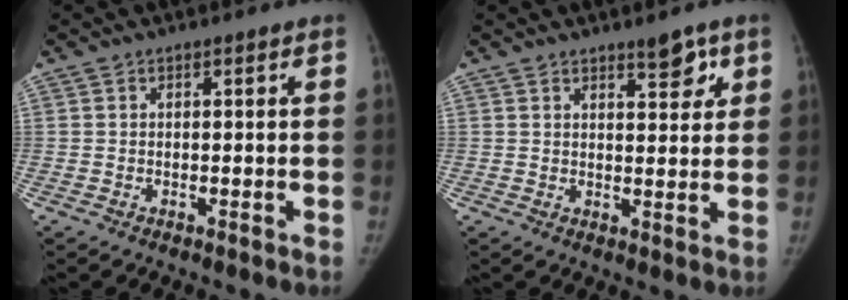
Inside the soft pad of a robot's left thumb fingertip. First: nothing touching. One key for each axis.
{"total": 4.6, "fx": 3.0, "fy": 1.7, "fz": 3.0, "tx": -0.022, "ty": -0.019, "tz": 0.042}